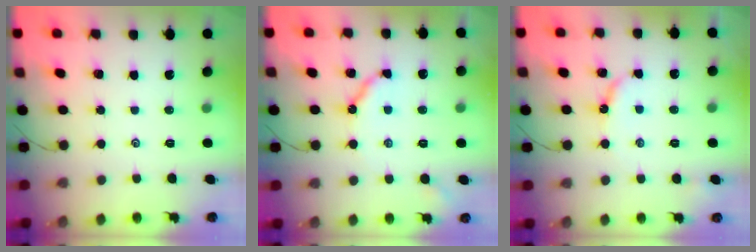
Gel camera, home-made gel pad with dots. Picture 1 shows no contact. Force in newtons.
{"total": 8.1, "press": 8.0, "slide": 0.8}
{"total": 5.2, "press": 5.1, "slide": 0.6}